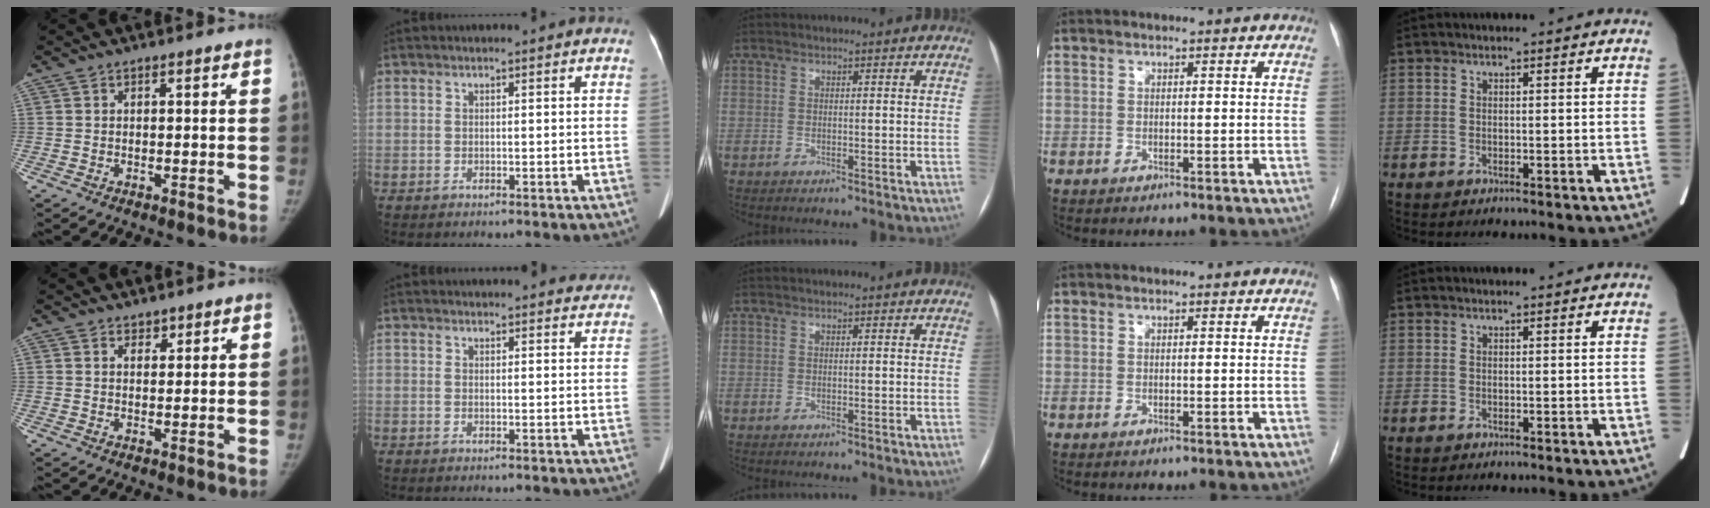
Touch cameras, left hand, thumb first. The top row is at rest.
{"thumb": {"total": 1.7, "force": [1.4, 1.0, 0.3], "torque": [0.010, -0.009, 0.019]}, "index": {"total": 8.1, "force": [7.7, 2.1, 1.1], "torque": [0.011, 0.007, 0.065]}}